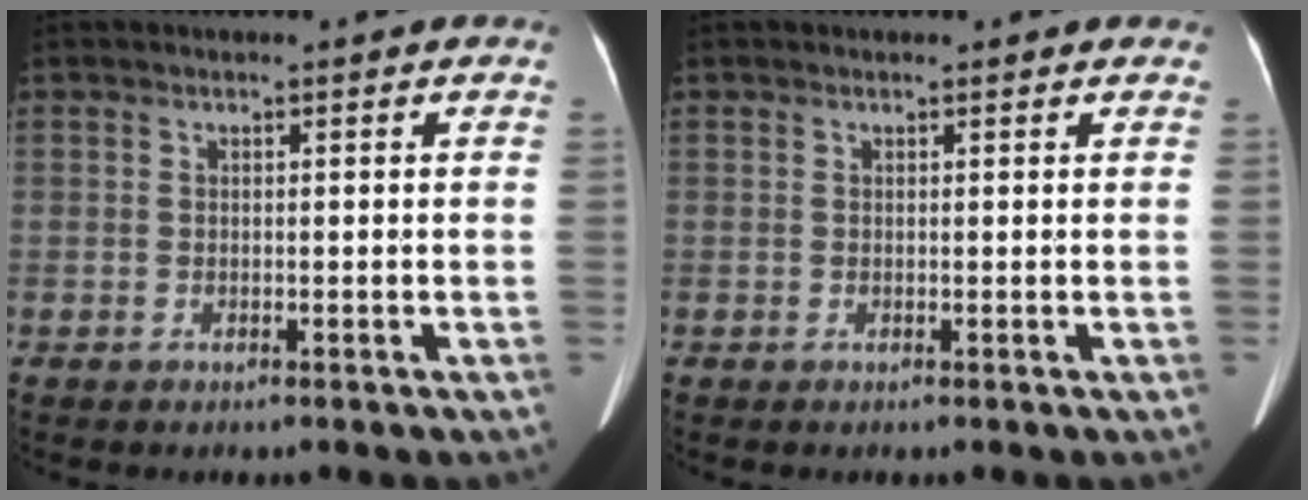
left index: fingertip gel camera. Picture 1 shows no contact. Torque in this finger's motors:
{"motor_torque": [0.11, -0.01, -0.01, 0.01]}